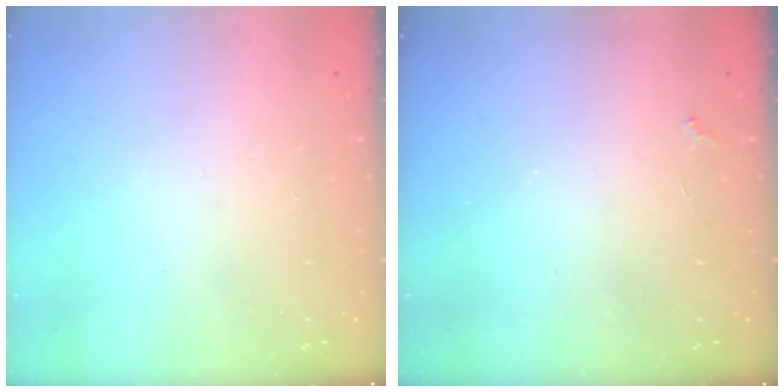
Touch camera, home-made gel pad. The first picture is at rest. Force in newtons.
{"total": 2.0, "press": 1.9, "slide": 0.4}